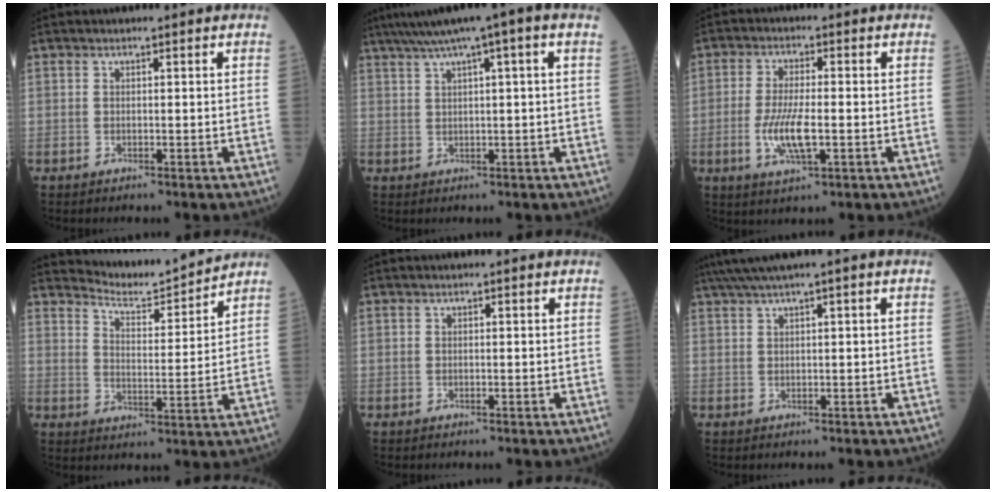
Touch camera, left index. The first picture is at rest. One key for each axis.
{"total": 8.6, "fx": 5.0, "fy": -0.6, "fz": 7.0, "tx": -0.112, "ty": 0.037, "tz": 0.077}
{"total": 6.5, "fx": -1.5, "fy": 1.5, "fz": 6.2, "tx": -0.133, "ty": -0.010, "tz": -0.029}
{"total": 7.8, "fx": 7.8, "fy": -0.3, "fz": -0.3, "tx": -0.011, "ty": -0.011, "tz": 0.129}
{"total": 0.0}
{"total": 3.9, "fx": 2.5, "fy": -0.6, "fz": 3.0, "tx": -0.065, "ty": 0.019, "tz": 0.052}